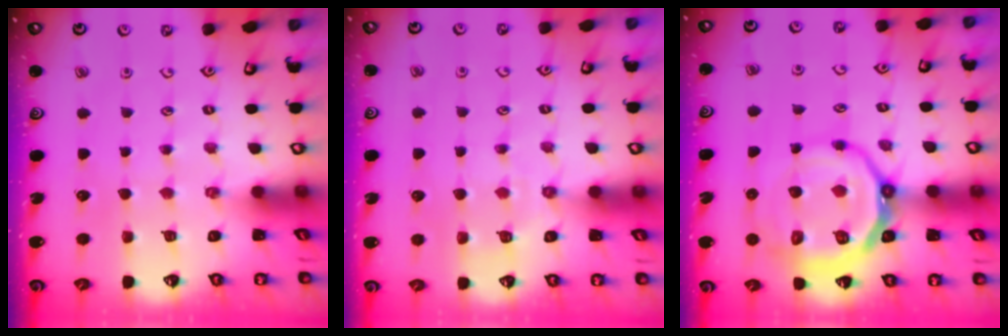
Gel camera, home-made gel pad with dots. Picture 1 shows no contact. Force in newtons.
{"total": 3.0, "press": 2.9, "slide": 0.7}
{"total": 15.0, "press": 14.8, "slide": 2.7}